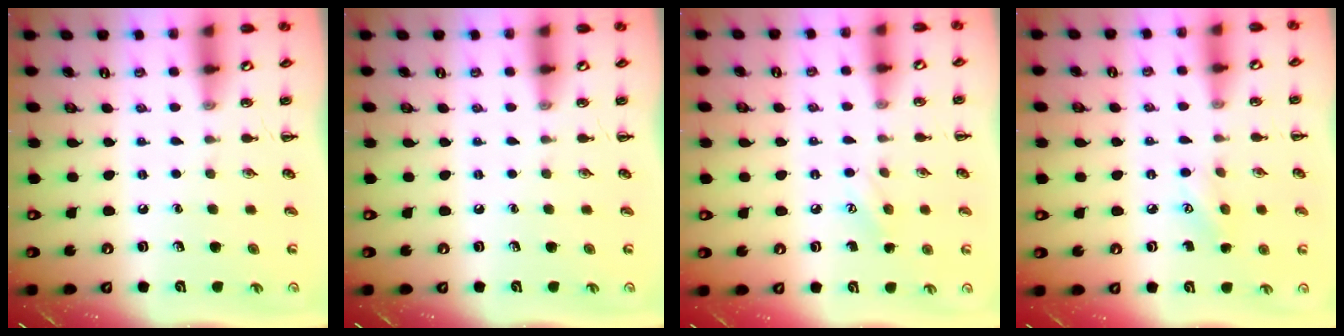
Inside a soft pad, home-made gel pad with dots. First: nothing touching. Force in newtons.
{"total": 0.0}
{"total": 5.6, "press": 5.4, "slide": 1.5}
{"total": 5.5, "press": 5.4, "slide": 1.2}